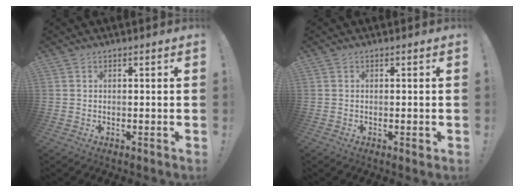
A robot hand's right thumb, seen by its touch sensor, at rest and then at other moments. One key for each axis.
{"total": 0.9, "fx": -0.3, "fy": 0.2, "fz": 0.9, "tx": -0.005, "ty": -0.004, "tz": -0.006}